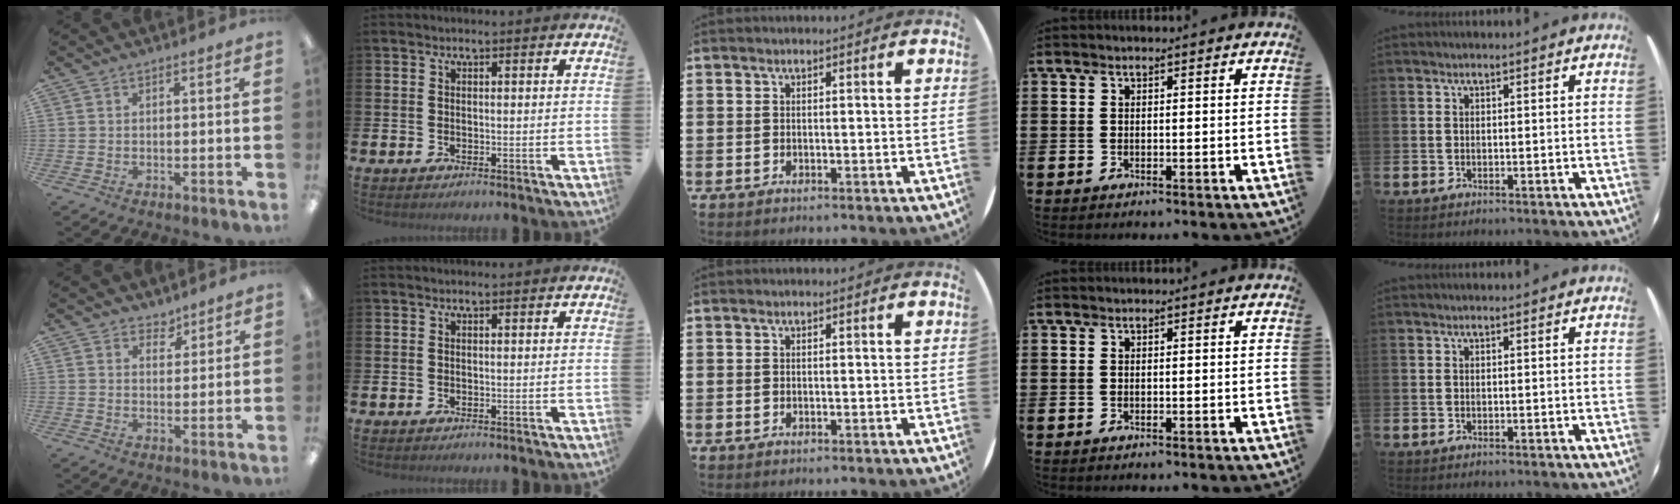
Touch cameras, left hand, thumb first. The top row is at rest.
{"thumb": {"total": 3.4, "force": [2.8, 1.7, 0.6], "torque": [0.007, -0.020, 0.048]}}